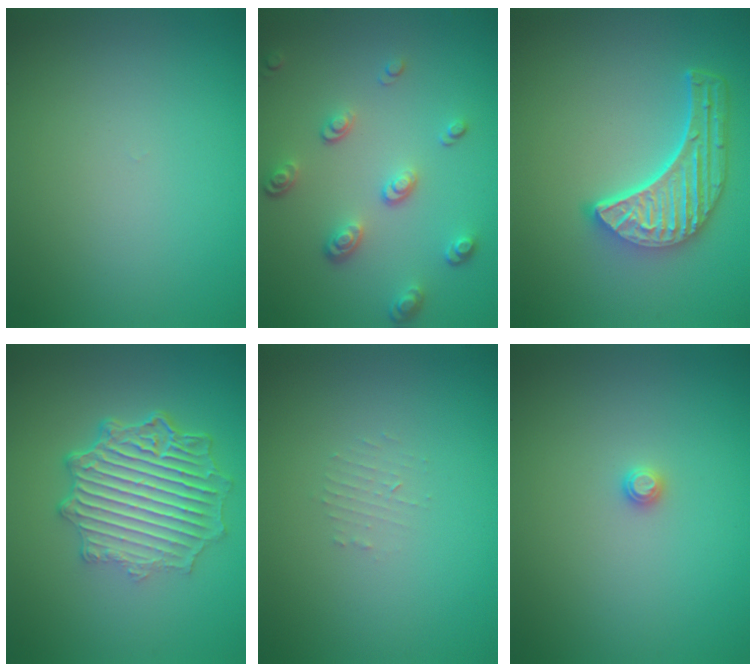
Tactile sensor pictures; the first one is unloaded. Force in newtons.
{"total": 3.4, "press": 2.6, "slide": 2.2}
{"total": 5.7, "press": 4.4, "slide": 3.6}
{"total": 7.1, "press": 5.4, "slide": 4.7}
{"total": 0.9, "press": 0.9, "slide": 0.2}
{"total": 0.8, "press": 0.8, "slide": 0.1}